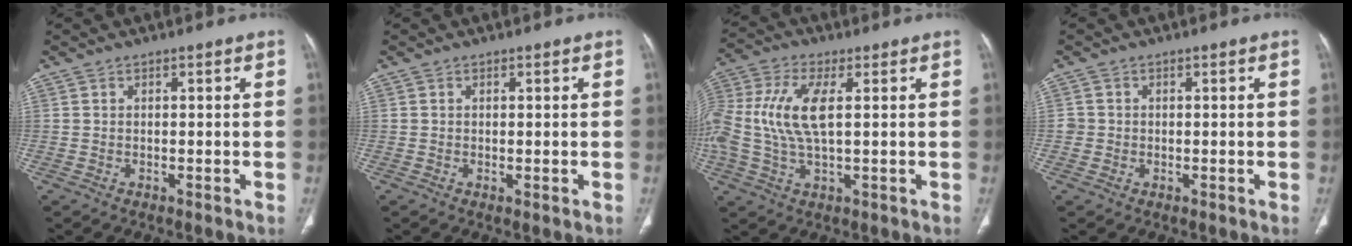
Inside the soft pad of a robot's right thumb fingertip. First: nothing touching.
{"total": 0.6, "force": [0.0, 0.2, 0.6], "torque": [-0.015, -0.005, 0.002]}
{"total": 13.9, "force": [1.8, 5.8, 12.5], "torque": [-0.300, 0.011, 0.034]}
{"total": 1.6, "force": [-0.2, 1.6, 0.2], "torque": [0.006, 0.007, -0.006]}